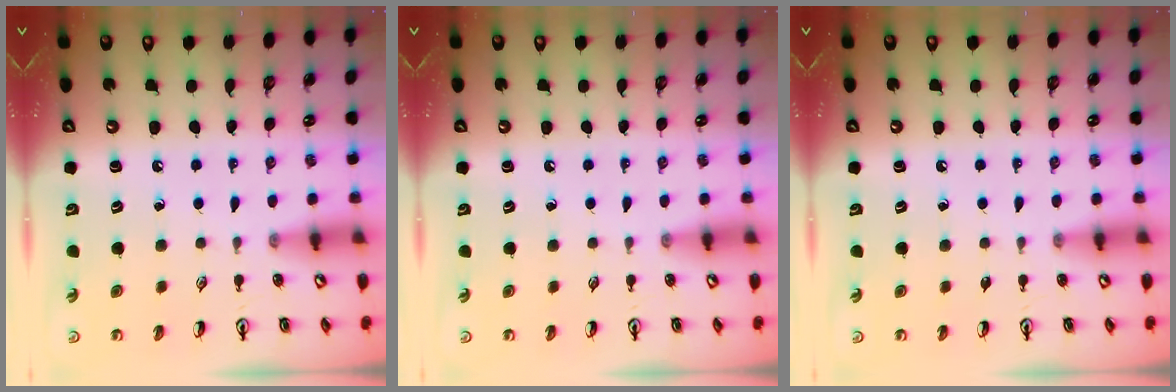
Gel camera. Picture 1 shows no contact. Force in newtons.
{"total": 0.0}
{"total": 0.0}